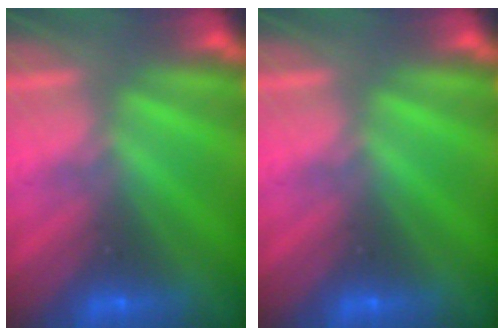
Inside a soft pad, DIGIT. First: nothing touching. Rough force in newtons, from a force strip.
{"total": 0.0}